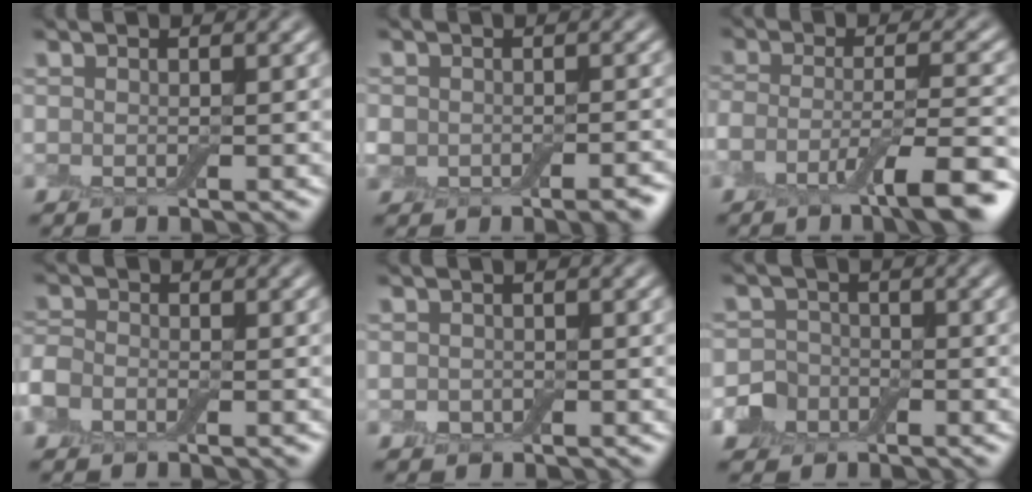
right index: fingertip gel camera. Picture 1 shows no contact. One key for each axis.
{"total": 4.5, "fx": -1.9, "fy": 3.1, "fz": 2.7, "tx": -0.033, "ty": -0.013, "tz": -0.029}
{"total": 7.2, "fx": -4.1, "fy": 1.5, "fz": 5.7, "tx": -0.088, "ty": 0.000, "tz": -0.078}
{"total": 3.1, "fx": -1.6, "fy": 2.1, "fz": 1.7, "tx": -0.031, "ty": 0.003, "tz": -0.037}
{"total": 0.8, "fx": -0.3, "fy": 0.7, "fz": 0.2, "tx": -0.004, "ty": -0.003, "tz": -0.008}
{"total": 3.1, "fx": -1.5, "fy": 2.5, "fz": 0.9, "tx": -0.014, "ty": 0.001, "tz": -0.035}